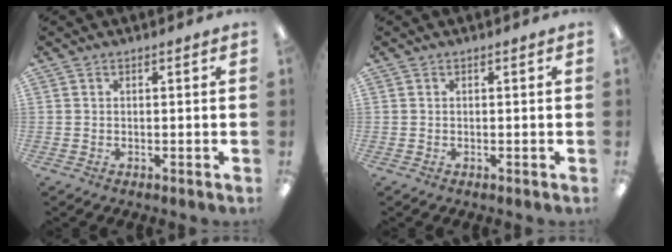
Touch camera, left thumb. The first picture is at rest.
{"total": 0.0}